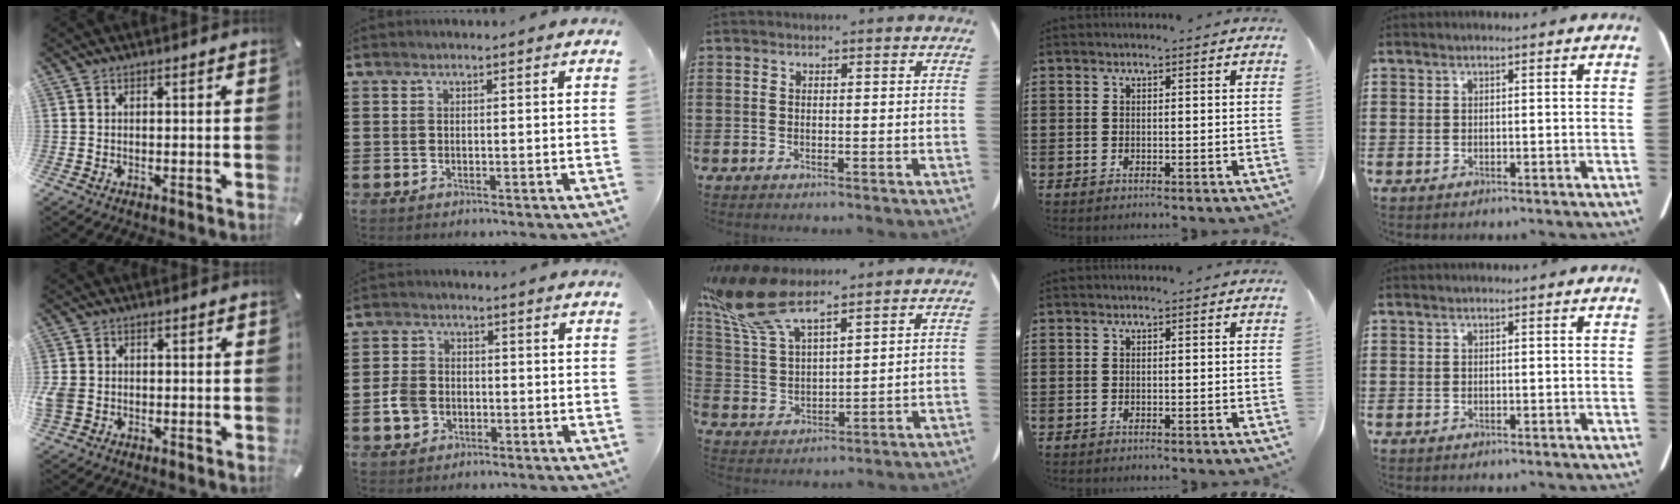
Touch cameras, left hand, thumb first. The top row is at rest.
{"thumb": {"total": 4.0, "force": [-0.8, 3.3, 2.1], "torque": [-0.055, 0.000, -0.017]}, "index": {"total": 4.1, "force": [-1.3, 3.4, 1.9], "torque": [-0.054, 0.003, -0.030]}, "middle": {"total": 12.4, "force": [8.6, 4.2, 7.9], "torque": [-0.197, -0.025, 0.156]}}